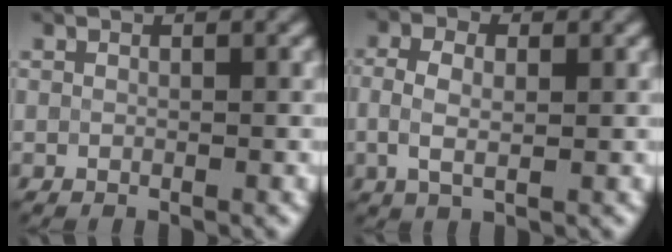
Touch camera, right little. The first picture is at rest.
{"total": 3.5, "force": [0.1, 1.9, 2.9], "torque": [-0.056, 0.001, -0.001]}